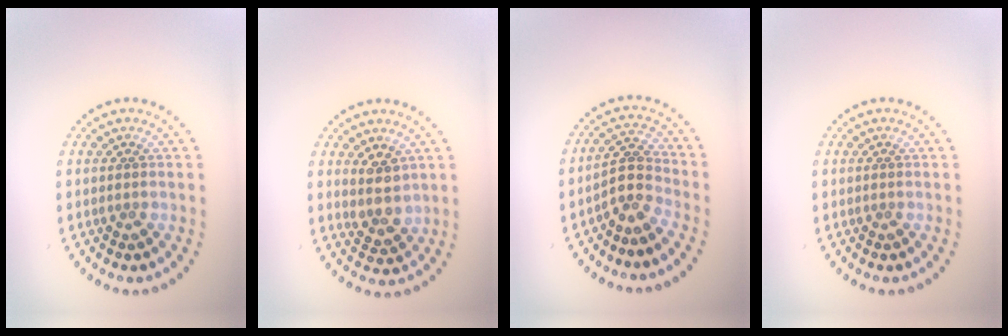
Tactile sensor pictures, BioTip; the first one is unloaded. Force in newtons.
{"total": 2.7, "press": 2.3, "slide": 1.5}
{"total": 2.8, "press": 2.2, "slide": 1.7}
{"total": 0.0}